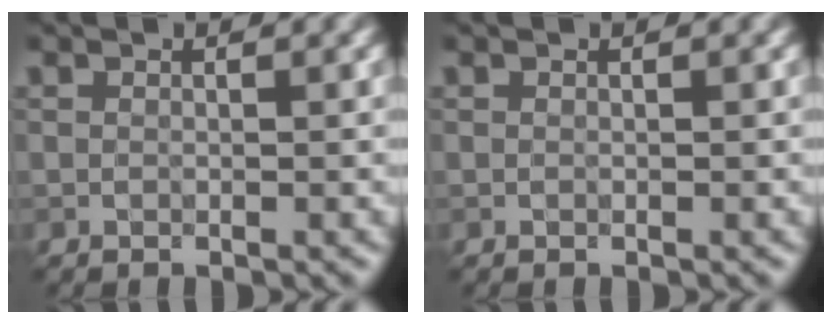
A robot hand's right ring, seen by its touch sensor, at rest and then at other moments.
{"total": 0.0}